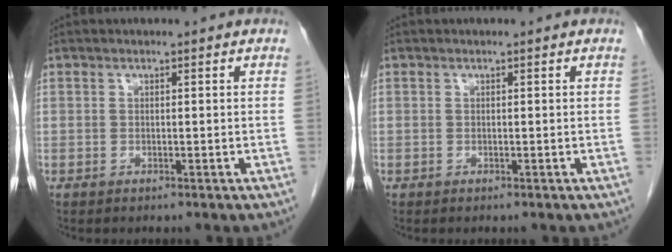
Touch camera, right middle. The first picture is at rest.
{"total": 0.0}